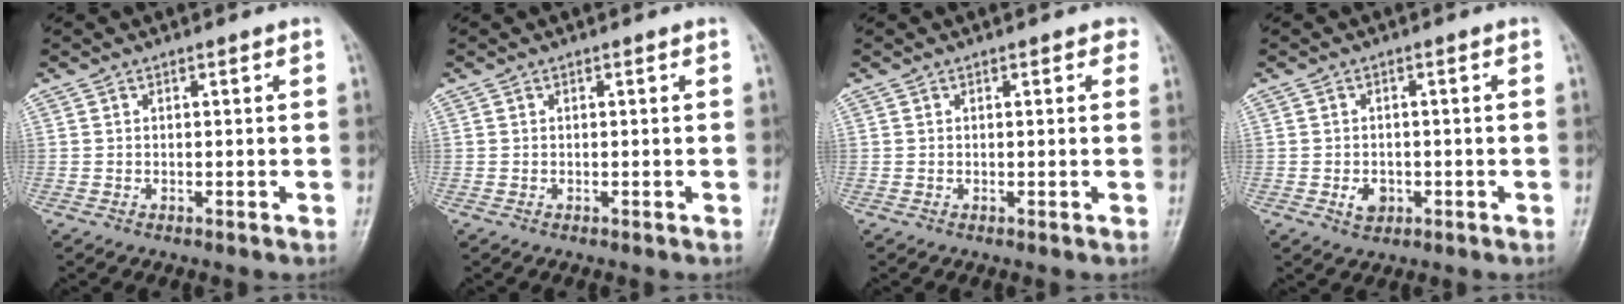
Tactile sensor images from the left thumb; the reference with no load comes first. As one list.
[{"total": 0.0}, {"total": 1.6, "force": [0.9, 0.9, 1.0], "torque": [0.001, 0.000, 0.006]}, {"total": 2.9, "force": [-0.9, 2.2, 1.6], "torque": [-0.019, 0.001, -0.009]}]